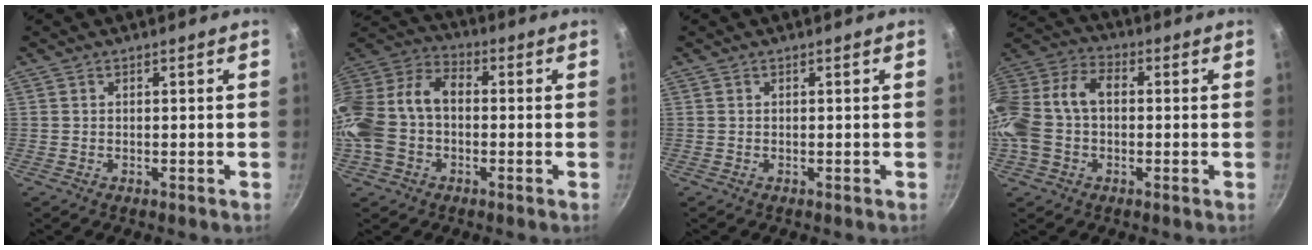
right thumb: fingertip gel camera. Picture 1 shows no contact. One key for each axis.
{"total": 17.9, "fx": -2.4, "fy": 12.8, "fz": 12.3, "tx": -0.249, "ty": 0.054, "tz": -0.061}
{"total": 0.0}
{"total": 16.3, "fx": -1.0, "fy": 11.6, "fz": 11.4, "tx": -0.226, "ty": 0.049, "tz": -0.036}